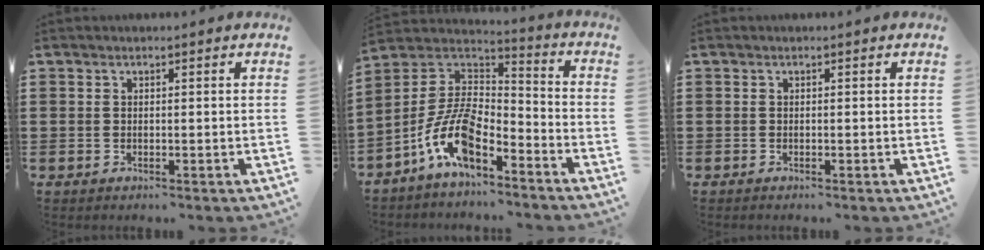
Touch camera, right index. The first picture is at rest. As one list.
[{"total": 11.0, "force": [-6.7, 4.4, 7.5], "torque": [-0.177, 0.001, -0.138]}, {"total": 0.0}]